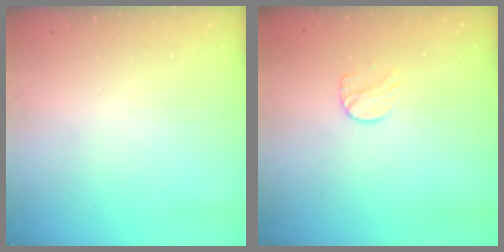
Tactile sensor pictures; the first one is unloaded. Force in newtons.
{"total": 7.4, "press": 7.3, "slide": 0.6}